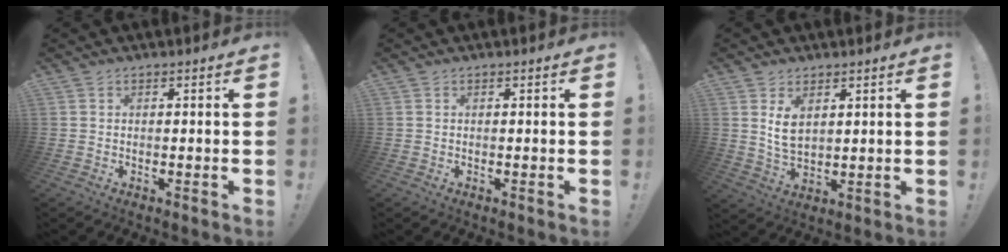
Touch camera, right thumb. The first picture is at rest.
{"total": 0.0}
{"total": 6.3, "force": [3.0, 3.7, 4.1], "torque": [-0.064, -0.015, 0.051]}